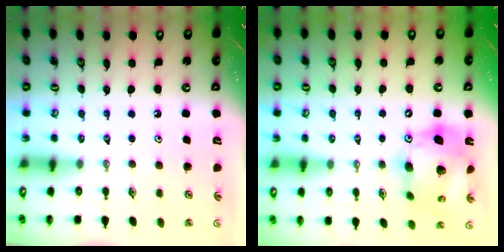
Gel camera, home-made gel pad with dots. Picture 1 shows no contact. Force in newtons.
{"total": 17.8, "press": 17.5, "slide": 2.9}